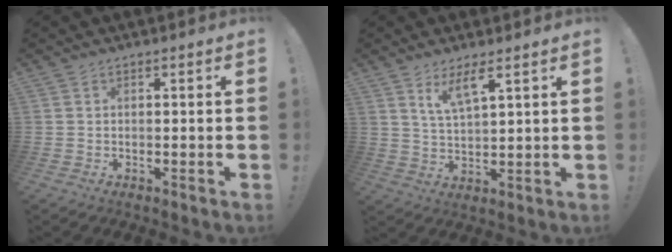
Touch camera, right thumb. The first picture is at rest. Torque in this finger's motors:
{"motor_torque": [0.16, 0.16, 0.23, 0.21, 0.05]}